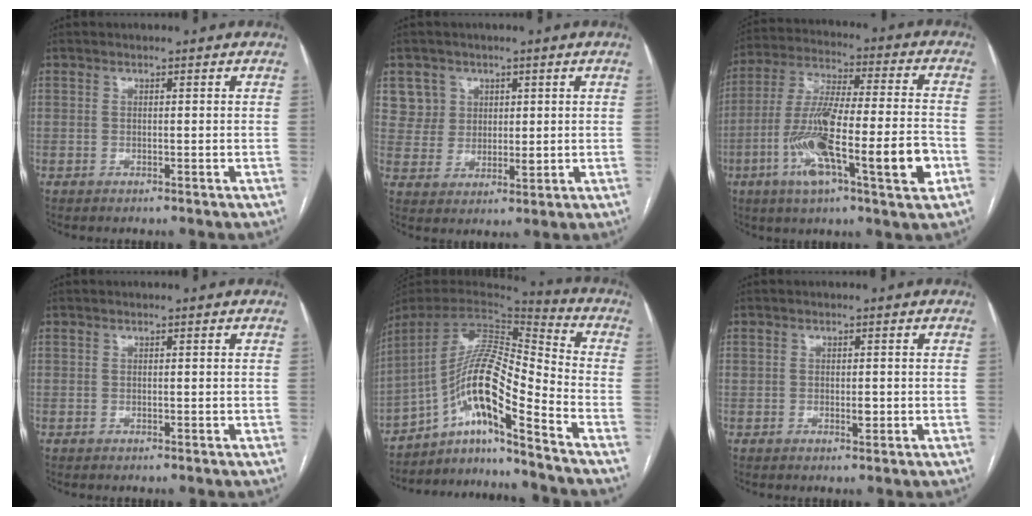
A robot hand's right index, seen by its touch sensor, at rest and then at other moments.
{"total": 6.1, "force": [3.0, 5.2, 0.1], "torque": [0.006, 0.007, 0.066]}
{"total": 19.0, "force": [-6.3, 2.2, 17.8], "torque": [-0.302, -0.004, -0.104]}
{"total": 0.0}
{"total": 15.2, "force": [-9.4, 0.3, 11.9], "torque": [-0.216, 0.023, -0.164]}
{"total": 1.7, "force": [-0.1, 1.0, 1.4], "torque": [-0.022, 0.003, 0.002]}